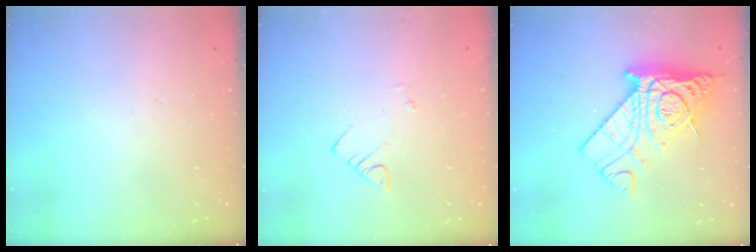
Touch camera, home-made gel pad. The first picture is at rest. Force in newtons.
{"total": 2.1, "press": 2.1, "slide": 0.3}
{"total": 18.3, "press": 18.2, "slide": 2.0}